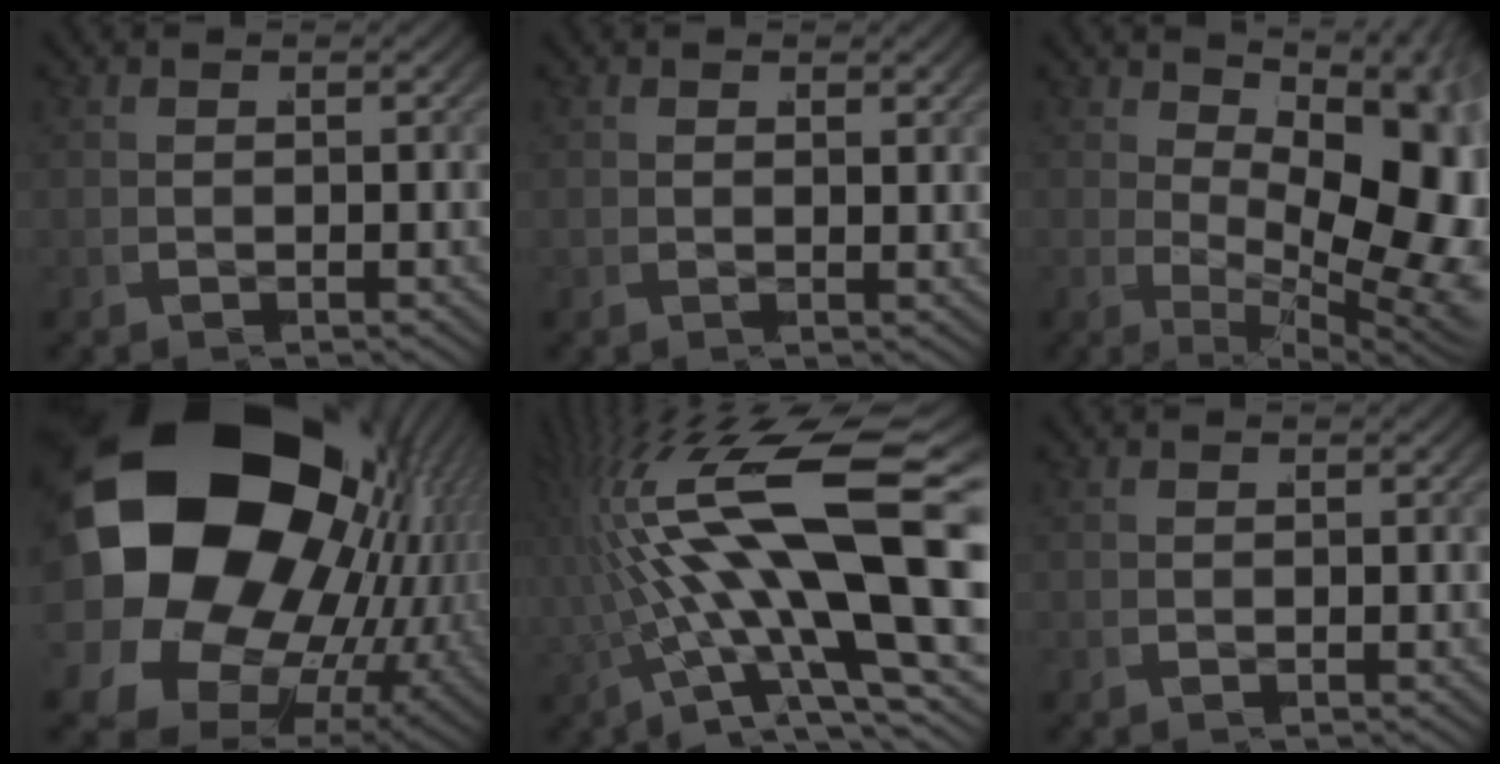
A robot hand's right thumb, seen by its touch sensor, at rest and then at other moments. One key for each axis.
{"total": 0.7, "fx": 0.5, "fy": 0.4, "fz": 0.2, "tx": -0.012, "ty": -0.002, "tz": 0.008}
{"total": 10.8, "fx": 0.5, "fy": 5.5, "fz": 9.3, "tx": -0.143, "ty": -0.050, "tz": 0.040}
{"total": 31.3, "fx": 1.4, "fy": 22.4, "fz": 21.8, "tx": -0.401, "ty": -0.043, "tz": 0.025}
{"total": 12.3, "fx": 1.2, "fy": 4.4, "fz": 11.5, "tx": -0.226, "ty": -0.005, "tz": 0.035}
{"total": 0.0}